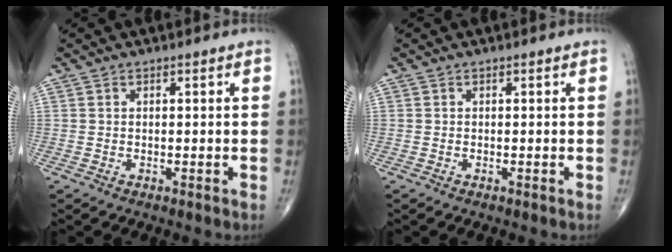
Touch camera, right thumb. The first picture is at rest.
{"total": 0.0}